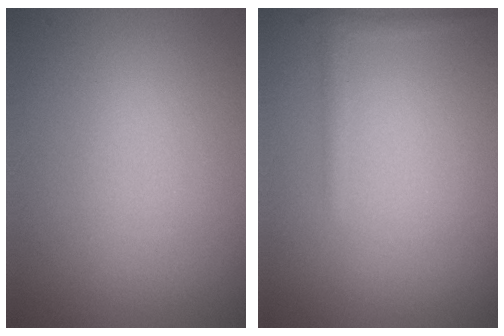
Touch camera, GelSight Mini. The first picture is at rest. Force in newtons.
{"total": 0.8, "press": 0.8, "slide": 0.1}